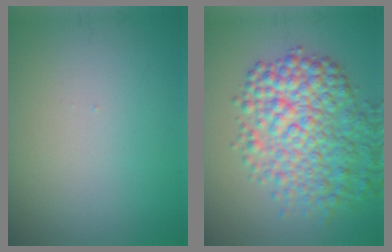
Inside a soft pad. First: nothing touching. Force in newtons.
{"total": 7.8, "press": 7.8, "slide": 0.1}